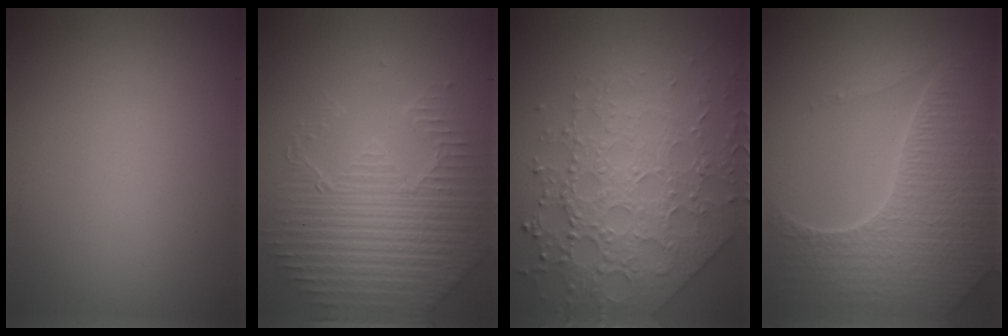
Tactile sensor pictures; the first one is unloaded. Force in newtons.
{"total": 4.9, "press": 4.5, "slide": 1.9}
{"total": 7.0, "press": 5.5, "slide": 4.3}
{"total": 7.0, "press": 5.0, "slide": 4.9}